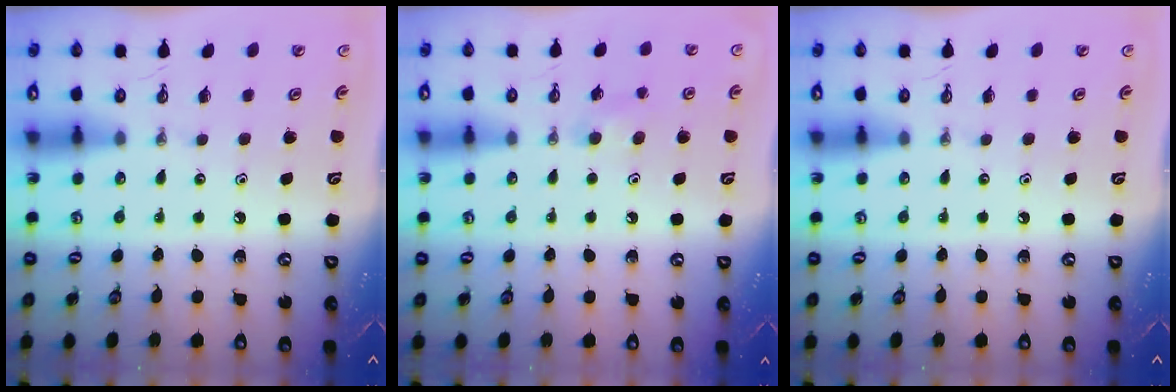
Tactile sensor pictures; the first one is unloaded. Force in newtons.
{"total": 6.3, "press": 4.8, "slide": 4.1}
{"total": 0.0}